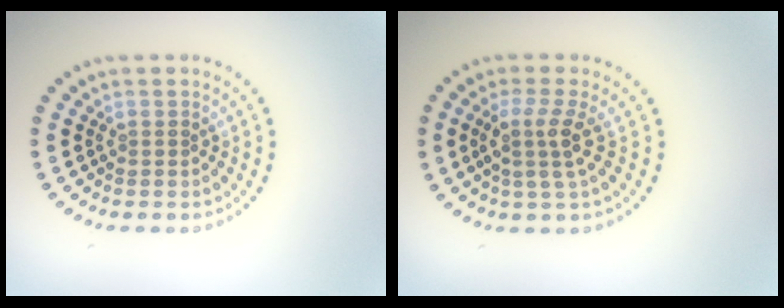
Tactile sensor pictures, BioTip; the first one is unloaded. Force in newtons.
{"total": 2.8, "press": 2.1, "slide": 1.9}